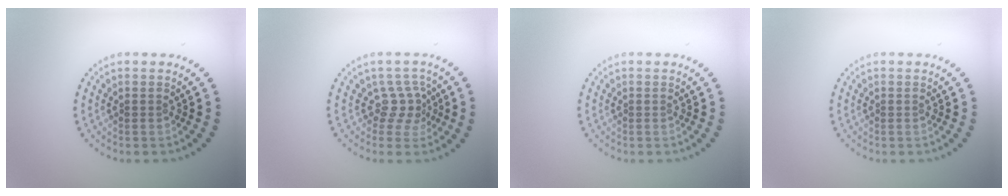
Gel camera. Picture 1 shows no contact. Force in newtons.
{"total": 2.3, "press": 1.5, "slide": 1.7}
{"total": 0.0}
{"total": 0.0}